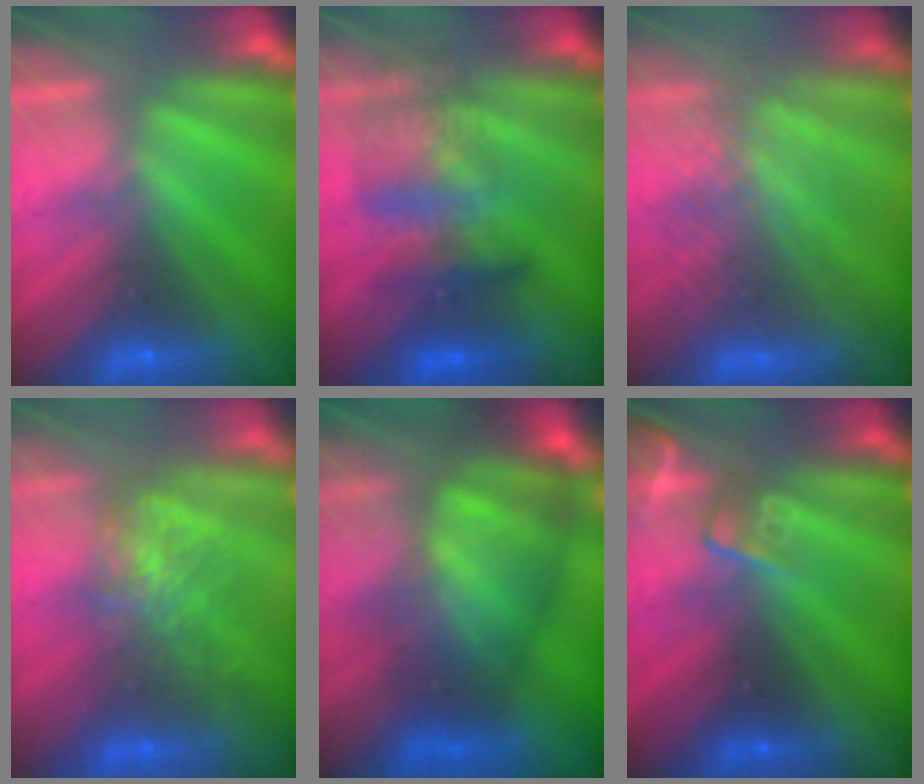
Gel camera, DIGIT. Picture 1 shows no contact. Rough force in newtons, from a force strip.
{"total": 4.1}
{"total": 3.1}
{"total": 8.7}
{"total": 7.9}
{"total": 2.5}